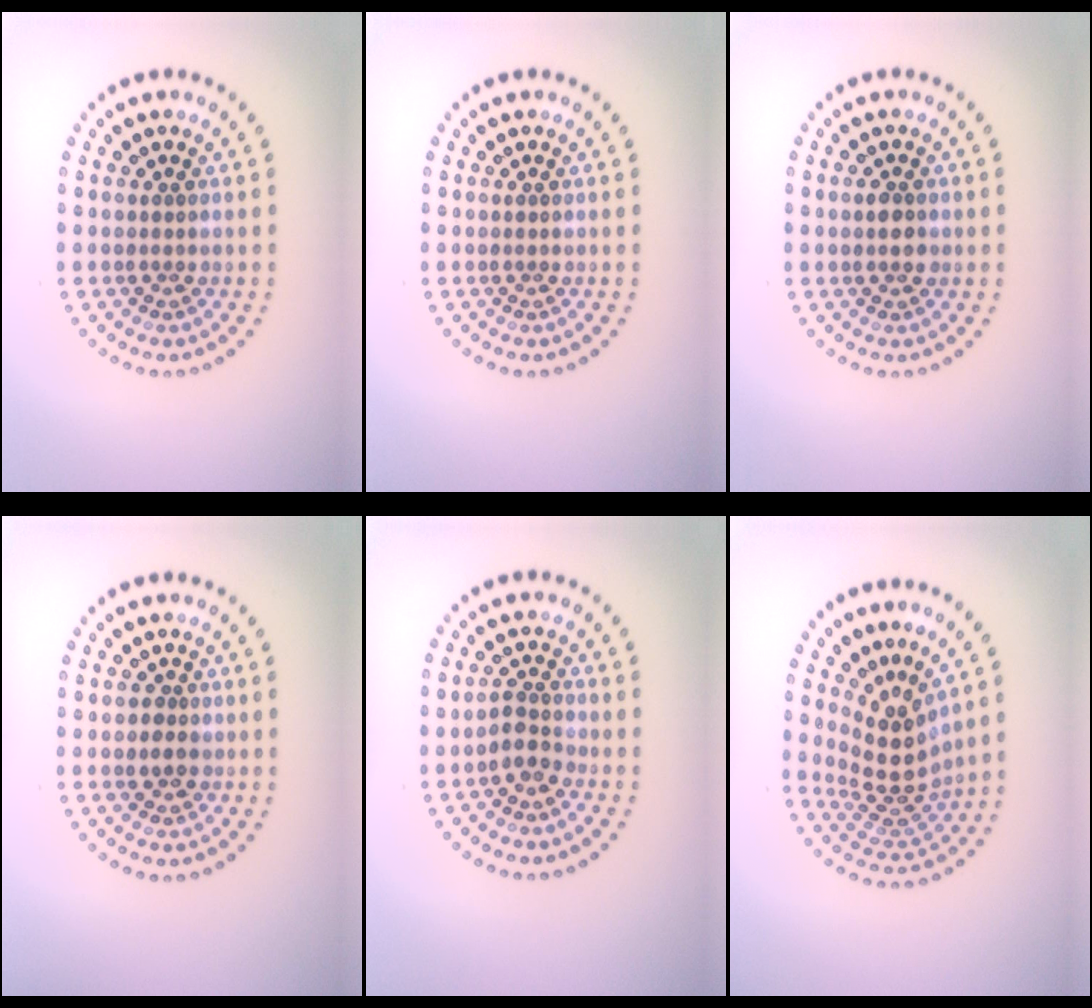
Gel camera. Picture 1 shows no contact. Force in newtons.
{"total": 0.0}
{"total": 1.4, "press": 1.4, "slide": 0.1}
{"total": 1.5, "press": 1.5, "slide": 0.4}
{"total": 1.8, "press": 1.5, "slide": 1.0}
{"total": 4.0, "press": 2.8, "slide": 2.9}